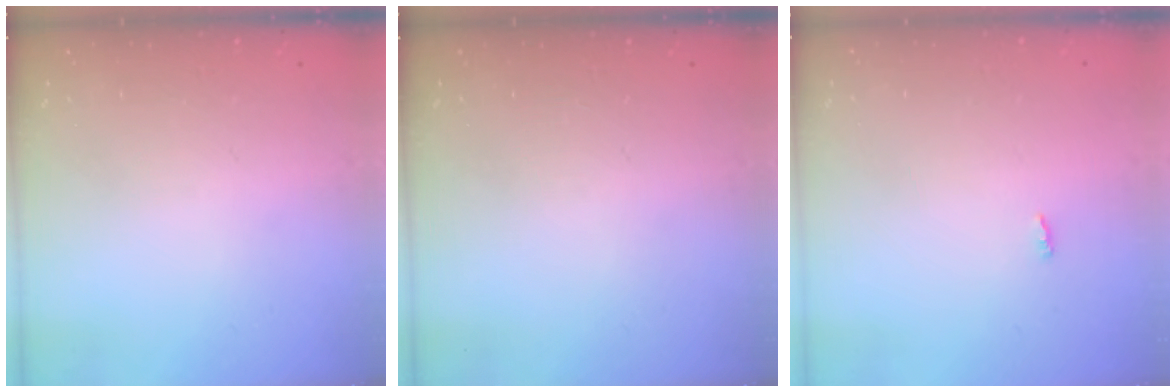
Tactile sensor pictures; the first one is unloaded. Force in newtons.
{"total": 0.0}
{"total": 1.9, "press": 1.9, "slide": 0.2}